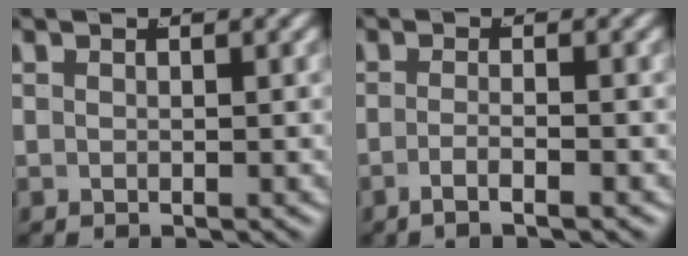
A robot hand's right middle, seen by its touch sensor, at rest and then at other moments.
{"total": 2.2, "force": [-1.8, -0.4, 1.3], "torque": [-0.034, -0.011, -0.028]}